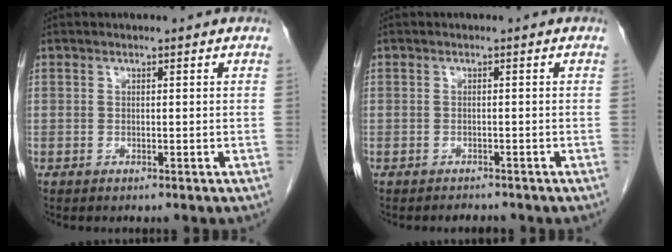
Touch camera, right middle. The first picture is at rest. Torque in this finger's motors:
{"motor_torque": [0.05, 0.03, 0.00, 0.00]}